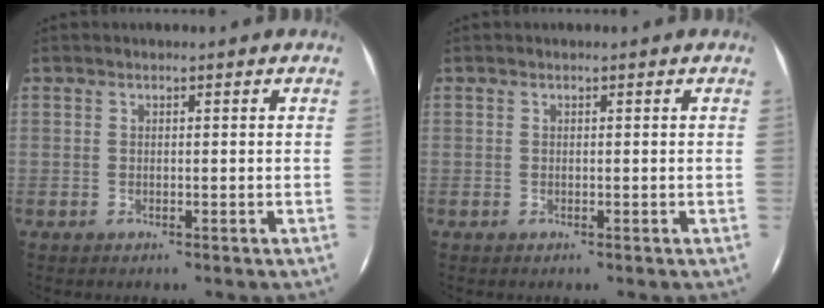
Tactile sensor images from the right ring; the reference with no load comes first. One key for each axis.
{"total": 0.0}